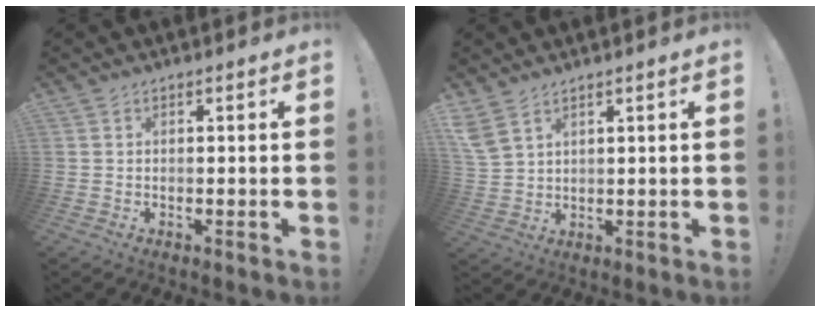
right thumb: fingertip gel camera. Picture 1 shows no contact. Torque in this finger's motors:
{"motor_torque": [-0.01, 0.09, 0.16, 0.25, 0.00]}